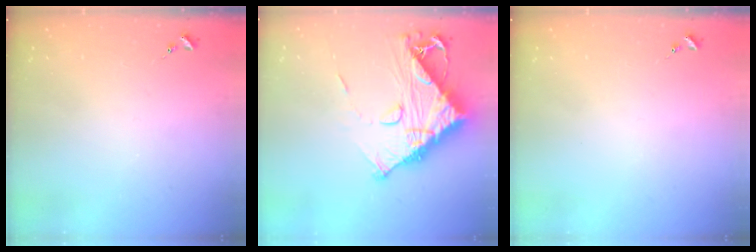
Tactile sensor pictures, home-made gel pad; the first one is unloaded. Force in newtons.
{"total": 15.0, "press": 14.9, "slide": 1.4}
{"total": 0.0}